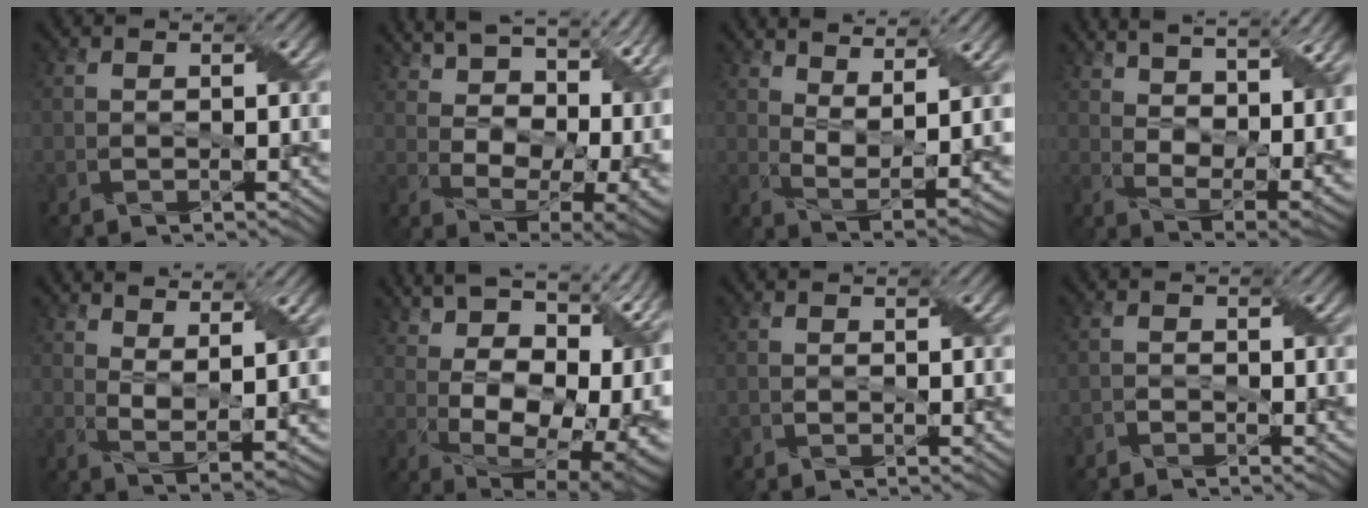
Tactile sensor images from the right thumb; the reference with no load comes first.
{"total": 17.4, "force": [9.3, 8.7, 11.8], "torque": [-0.196, 0.030, 0.156]}
{"total": 9.4, "force": [5.9, 2.6, 6.8], "torque": [-0.139, 0.000, 0.103]}
{"total": 14.7, "force": [8.2, 5.7, 10.7], "torque": [-0.193, 0.020, 0.134]}
{"total": 7.4, "force": [5.0, 1.7, 5.2], "torque": [-0.100, -0.005, 0.091]}
{"total": 20.0, "force": [6.8, 10.7, 15.4], "torque": [-0.246, 0.033, 0.148]}
{"total": 0.8, "force": [0.2, 0.7, 0.4], "torque": [-0.009, -0.002, 0.006]}
{"total": 1.1, "force": [-0.7, 0.8, 0.5], "torque": [-0.009, 0.000, -0.012]}